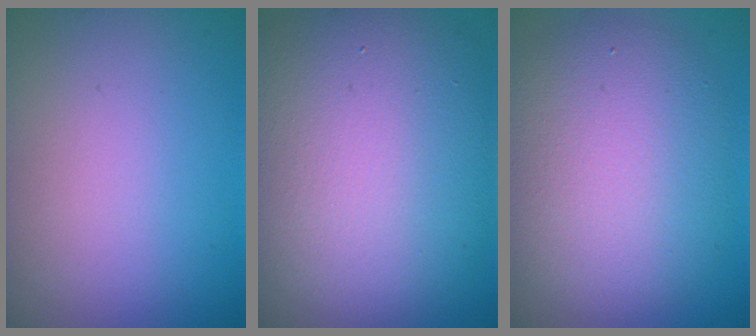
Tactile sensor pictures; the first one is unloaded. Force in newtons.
{"total": 12.6, "press": 12.6, "slide": 1.5}
{"total": 8.5, "press": 8.4, "slide": 0.6}